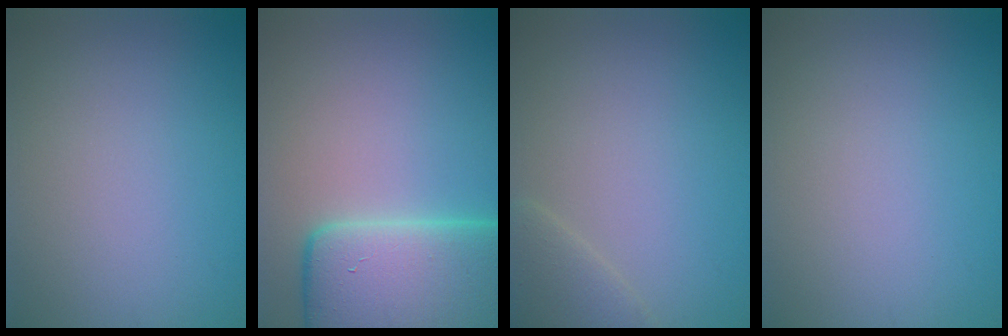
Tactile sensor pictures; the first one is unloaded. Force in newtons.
{"total": 13.2, "press": 13.2, "slide": 0.9}
{"total": 2.0, "press": 2.0, "slide": 0.2}
{"total": 0.0}